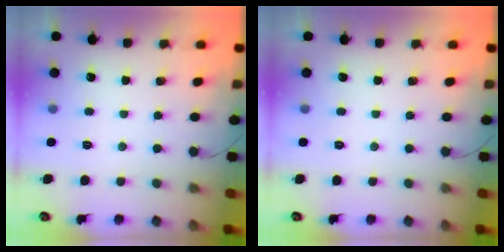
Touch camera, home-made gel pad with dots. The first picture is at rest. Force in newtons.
{"total": 0.0}